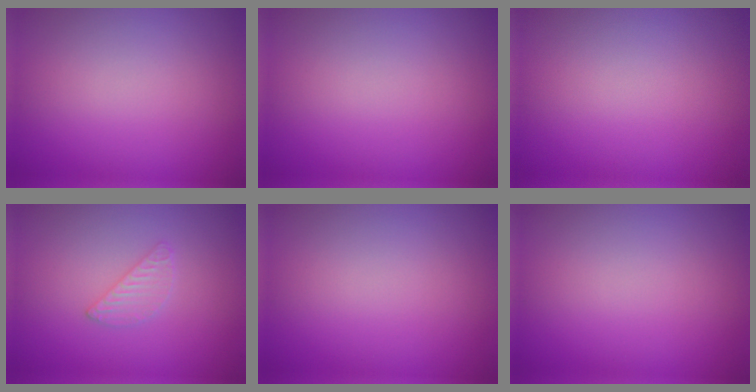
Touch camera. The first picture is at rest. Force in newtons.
{"total": 0.0}
{"total": 0.0}
{"total": 1.5, "press": 1.5, "slide": 0.2}
{"total": 0.0}
{"total": 0.0}